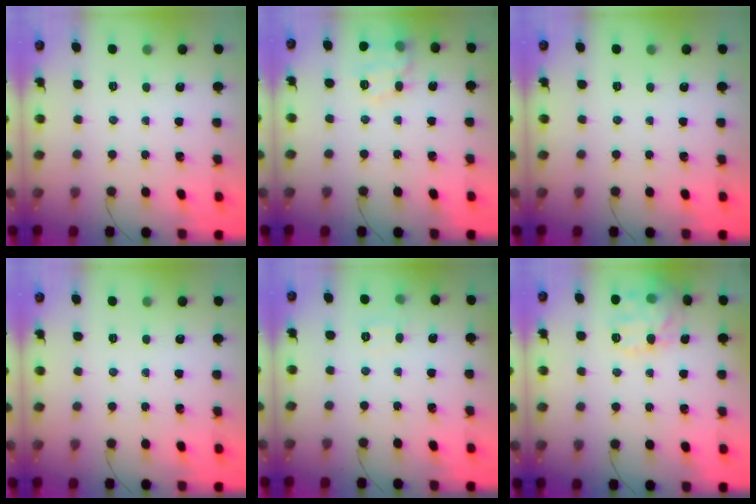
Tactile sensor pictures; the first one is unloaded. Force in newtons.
{"total": 12.0, "press": 12.0, "slide": 0.3}
{"total": 0.0}
{"total": 0.0}
{"total": 6.0, "press": 5.8, "slide": 1.3}
{"total": 12.2, "press": 12.2, "slide": 1.0}